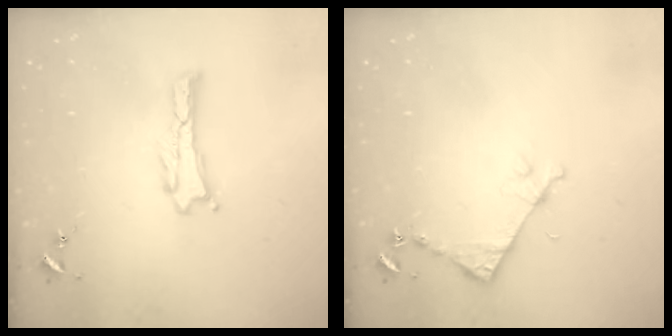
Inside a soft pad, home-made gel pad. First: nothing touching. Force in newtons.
{"total": 4.5, "press": 4.5, "slide": 0.3}